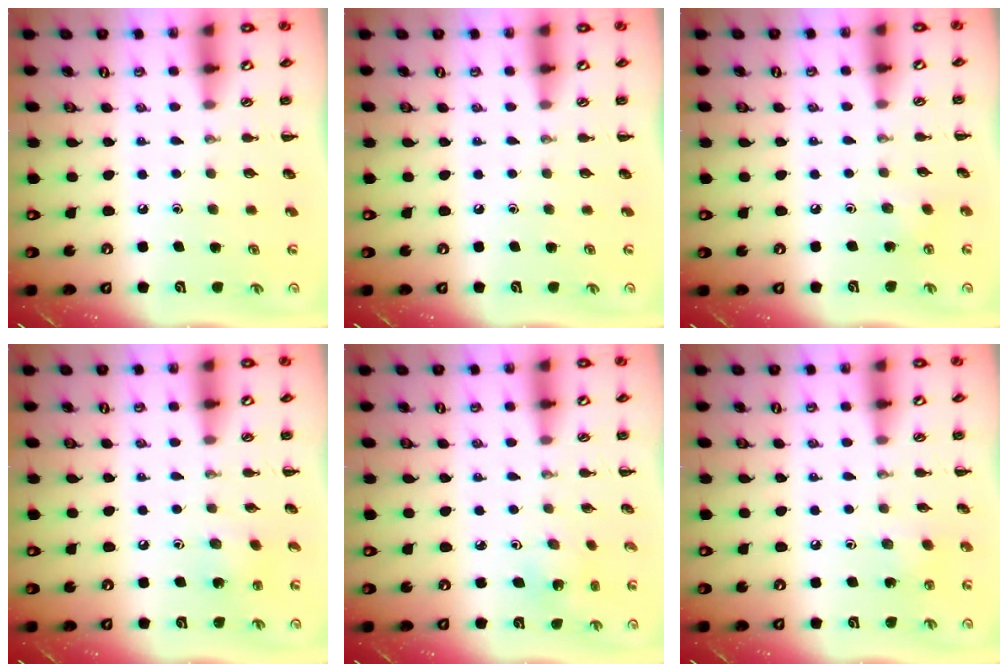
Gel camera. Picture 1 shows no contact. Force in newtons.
{"total": 0.0}
{"total": 2.9, "press": 2.8, "slide": 0.9}
{"total": 2.1, "press": 2.0, "slide": 0.6}
{"total": 3.0, "press": 2.8, "slide": 1.0}
{"total": 2.4, "press": 2.3, "slide": 0.6}